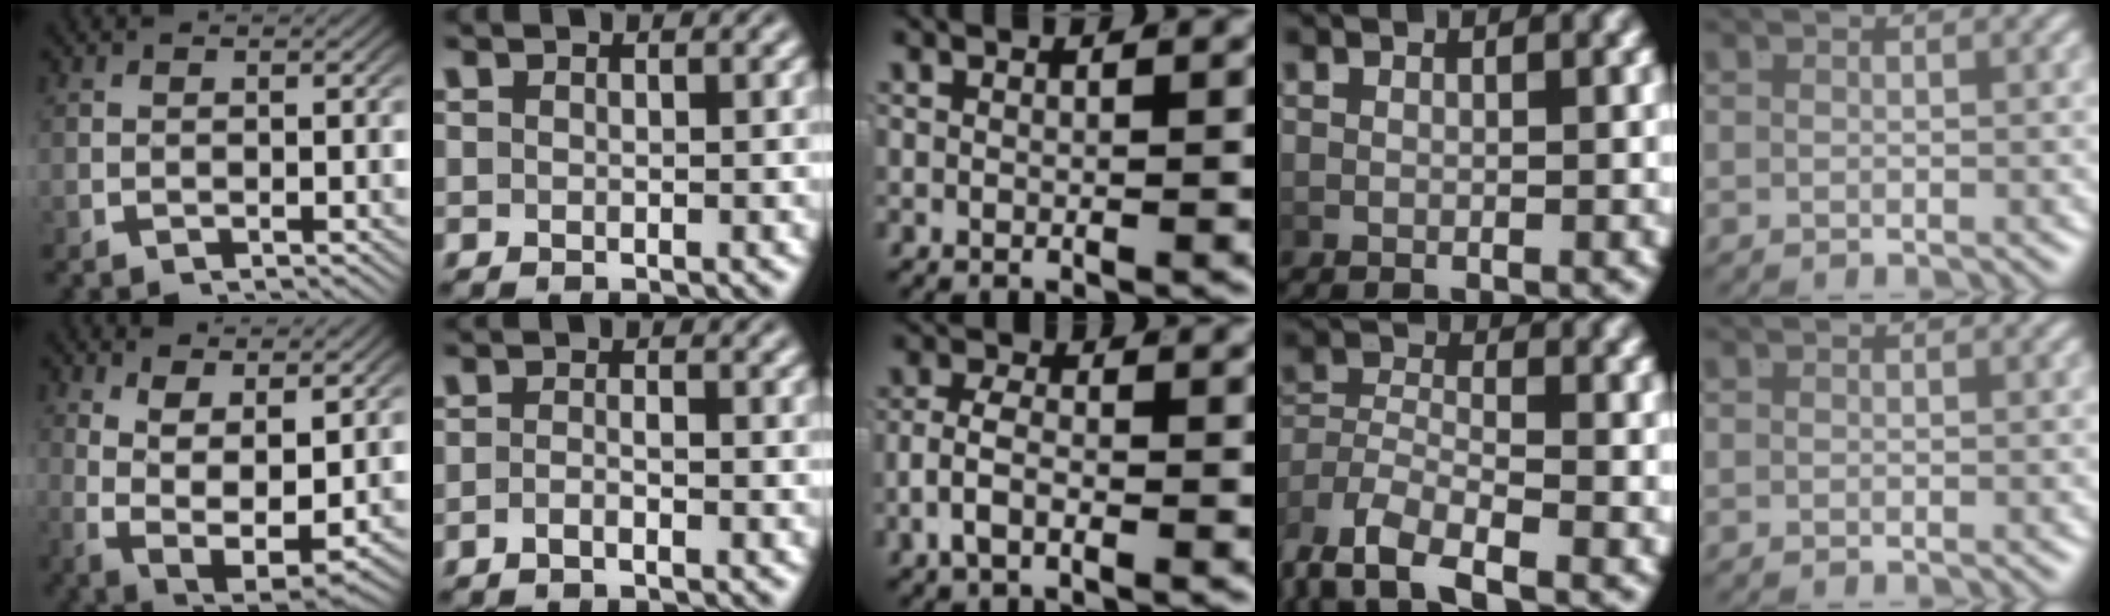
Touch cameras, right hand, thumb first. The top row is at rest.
{"thumb": {"total": 9.2, "force": [-0.6, 6.1, 6.9], "torque": [-0.152, -0.053, 0.010]}, "index": {"total": 1.5, "force": [-1.2, -0.2, 0.8], "torque": [-0.013, -0.002, -0.024]}, "middle": {"total": 2.9, "force": [-1.2, 1.5, 2.1], "torque": [-0.040, 0.001, -0.025]}, "ring": {"total": 5.5, "force": [-2.0, 4.0, 3.2], "torque": [-0.091, -0.024, -0.032]}}